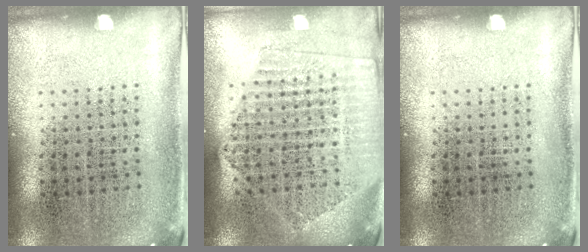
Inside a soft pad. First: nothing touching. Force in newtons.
{"total": 2.1, "press": 1.9, "slide": 0.9}
{"total": 0.0}